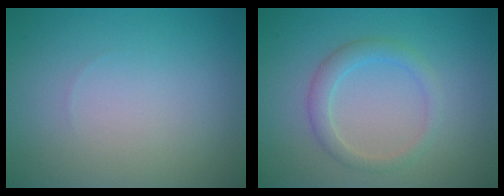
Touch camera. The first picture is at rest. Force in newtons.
{"total": 2.2, "press": 2.2, "slide": 0.0}